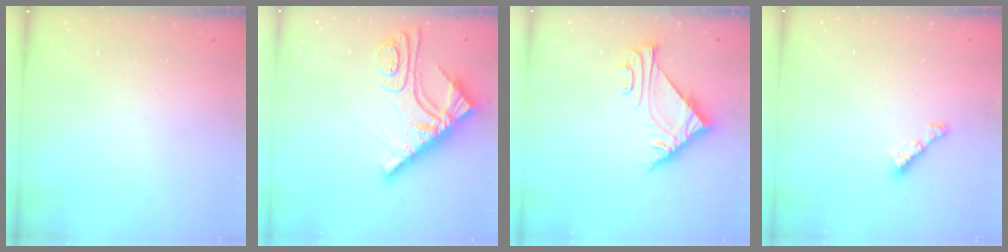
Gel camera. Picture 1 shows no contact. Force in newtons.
{"total": 12.2, "press": 12.2, "slide": 1.2}
{"total": 6.4, "press": 6.4, "slide": 0.1}
{"total": 4.5, "press": 4.4, "slide": 0.7}